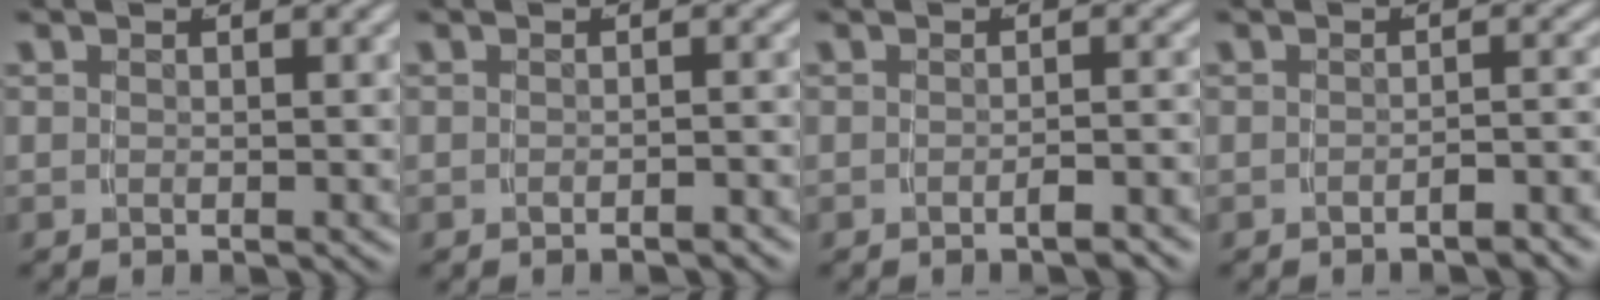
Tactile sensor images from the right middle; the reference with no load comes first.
{"total": 1.3, "force": [-1.3, 0.0, 0.2], "torque": [0.000, 0.005, -0.022]}
{"total": 1.6, "force": [-1.4, 0.1, 0.8], "torque": [-0.007, 0.005, -0.025]}
{"total": 2.4, "force": [-2.2, 0.3, 0.9], "torque": [-0.007, 0.003, -0.034]}